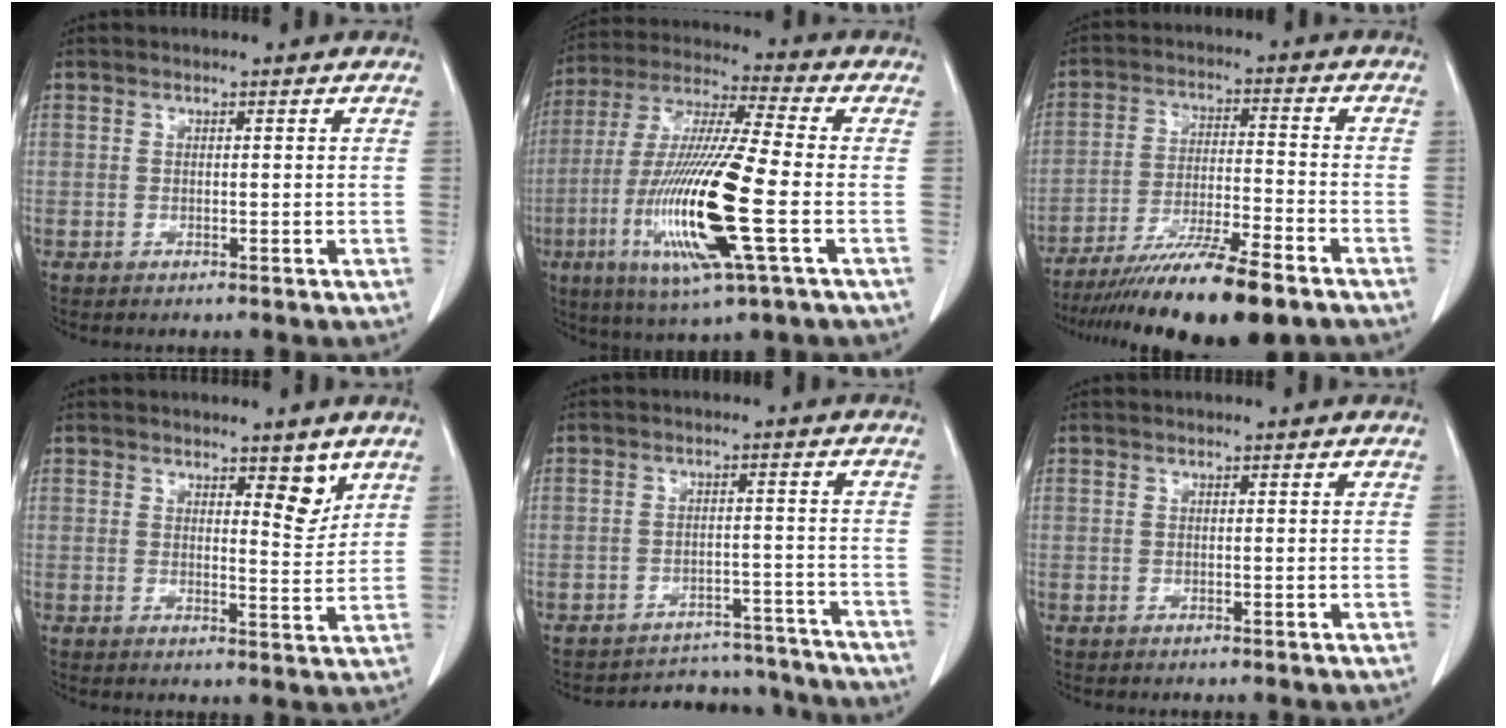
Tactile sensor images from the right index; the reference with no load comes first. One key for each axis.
{"total": 18.7, "fx": -4.7, "fy": 0.9, "fz": 18.1, "tx": -0.375, "ty": -0.019, "tz": -0.088}
{"total": 15.9, "fx": -12.2, "fy": 0.9, "fz": 10.3, "tx": -0.168, "ty": -0.033, "tz": -0.202}
{"total": 3.9, "fx": 2.6, "fy": 1.3, "fz": 2.7, "tx": -0.032, "ty": -0.014, "tz": 0.035}
{"total": 14.1, "fx": -13.6, "fy": 3.8, "fz": 1.2, "tx": -0.011, "ty": 0.025, "tz": -0.162}
{"total": 0.0}